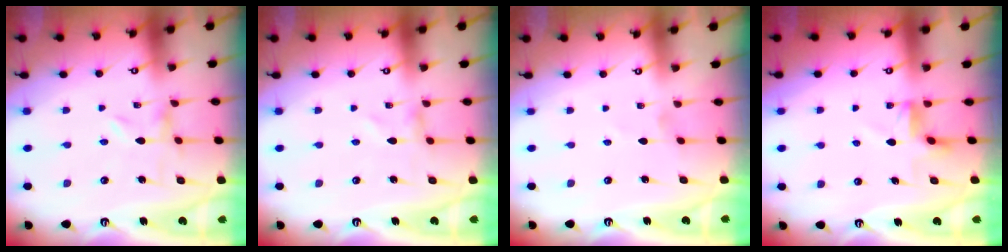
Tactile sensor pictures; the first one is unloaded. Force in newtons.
{"total": 0.6, "press": 0.6, "slide": 0.1}
{"total": 0.0}
{"total": 3.7, "press": 3.4, "slide": 1.5}